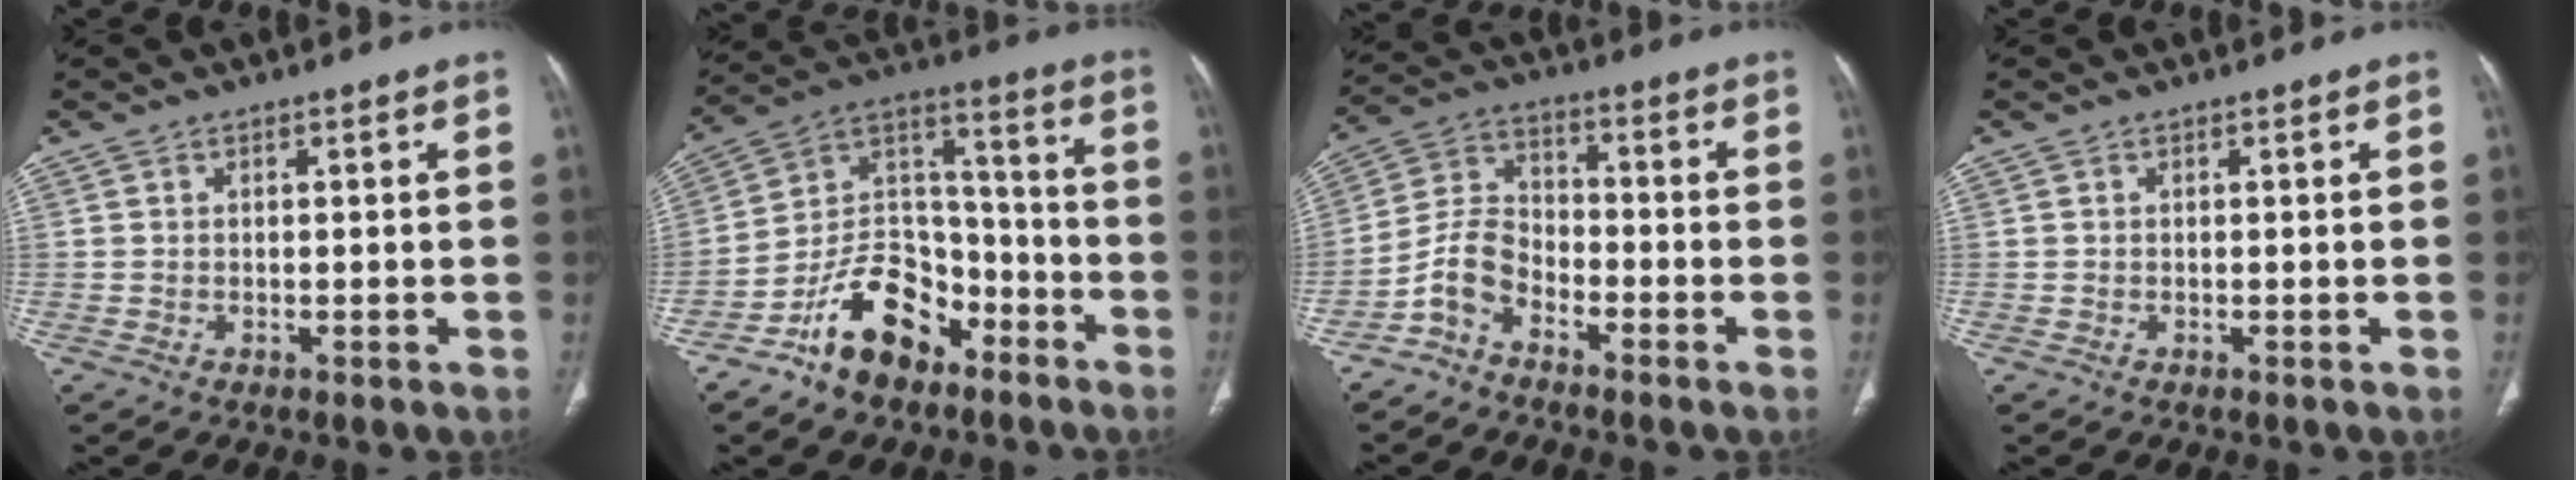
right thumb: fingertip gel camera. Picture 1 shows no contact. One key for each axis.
{"total": 15.4, "fx": -9.6, "fy": 9.2, "fz": 7.8, "tx": -0.097, "ty": 0.091, "tz": -0.175}
{"total": 7.1, "fx": -4.6, "fy": 4.0, "fz": 3.5, "tx": -0.070, "ty": 0.047, "tz": -0.105}
{"total": 0.0}